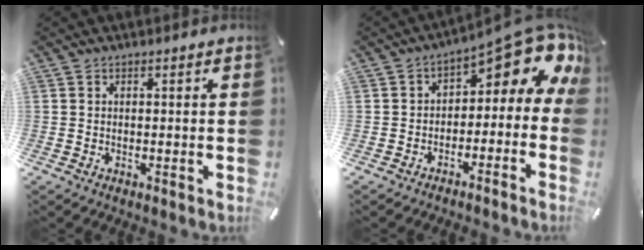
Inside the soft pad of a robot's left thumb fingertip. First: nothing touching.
{"total": 9.9, "force": [5.7, 4.1, 7.0], "torque": [-0.088, -0.058, 0.089]}